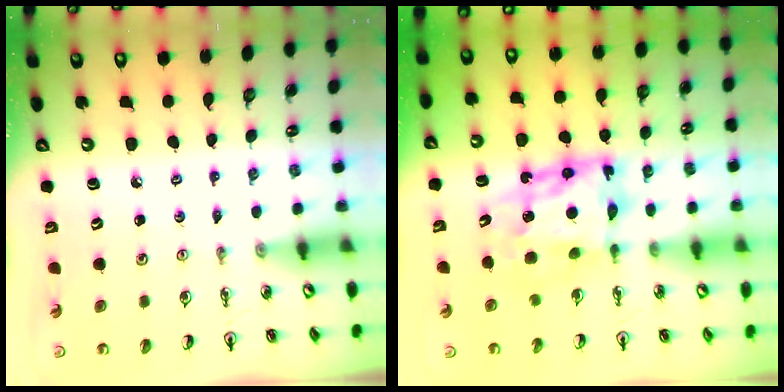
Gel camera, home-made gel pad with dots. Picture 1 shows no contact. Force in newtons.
{"total": 10.0, "press": 9.9, "slide": 1.2}